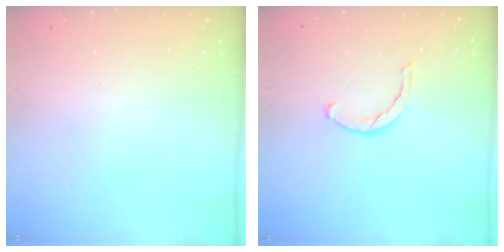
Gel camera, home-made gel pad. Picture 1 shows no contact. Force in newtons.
{"total": 2.3, "press": 2.3, "slide": 0.4}